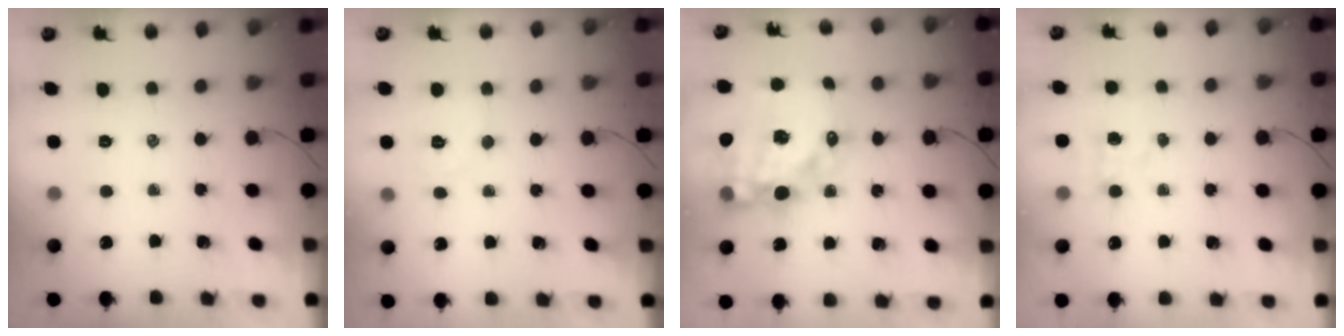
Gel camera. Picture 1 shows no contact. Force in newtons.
{"total": 5.7, "press": 5.7, "slide": 1.0}
{"total": 20.4, "press": 19.9, "slide": 4.4}
{"total": 2.7, "press": 2.6, "slide": 0.7}